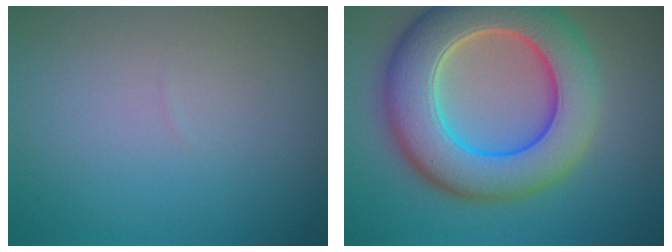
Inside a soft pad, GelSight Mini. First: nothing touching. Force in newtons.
{"total": 10.8, "press": 10.8, "slide": 0.4}